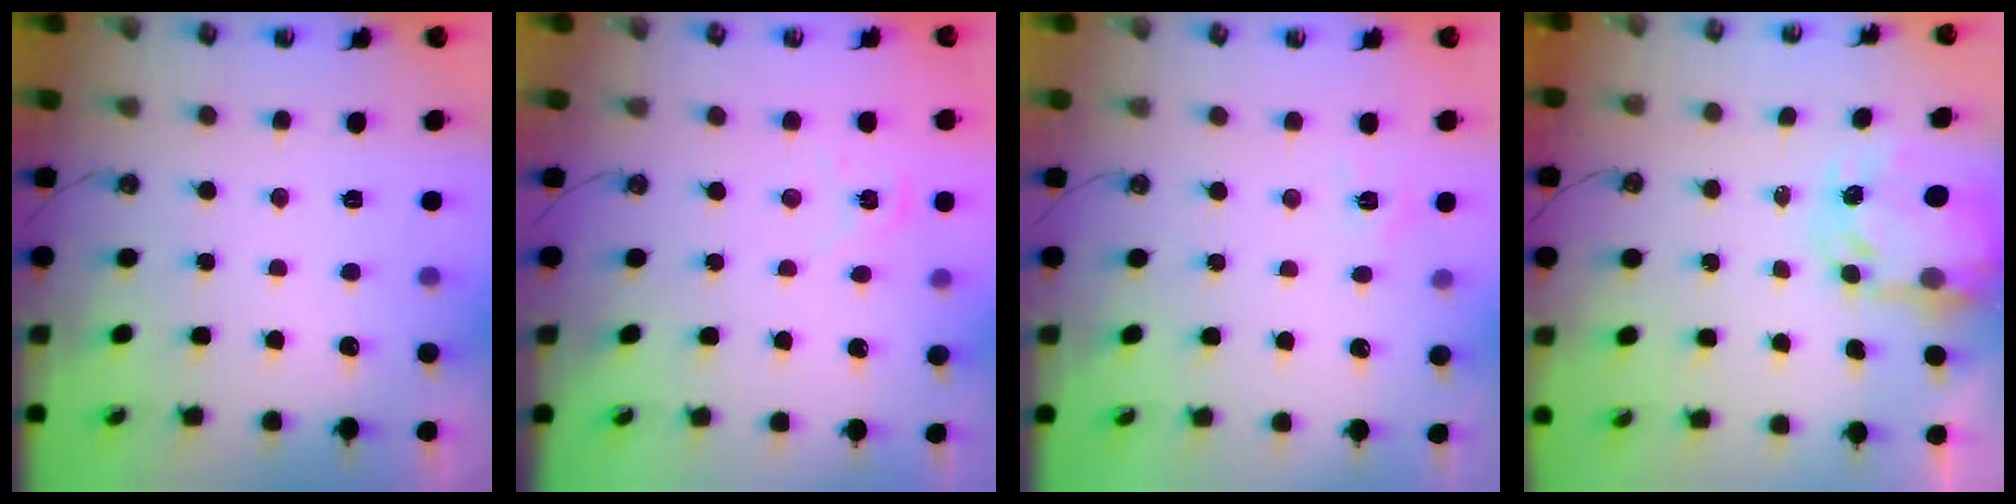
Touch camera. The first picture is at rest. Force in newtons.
{"total": 2.1, "press": 2.1, "slide": 0.2}
{"total": 4.9, "press": 4.9, "slide": 0.5}
{"total": 4.9, "press": 4.9, "slide": 0.4}